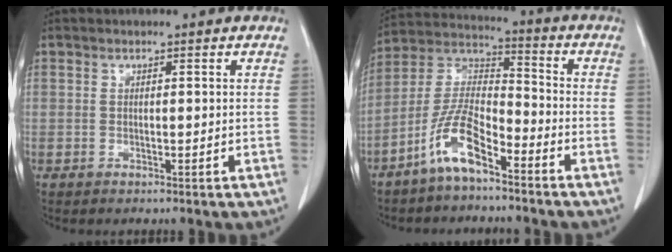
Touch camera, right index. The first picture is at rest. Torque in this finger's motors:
{"motor_torque": [0.13, -0.18, 0.15, 0.06]}